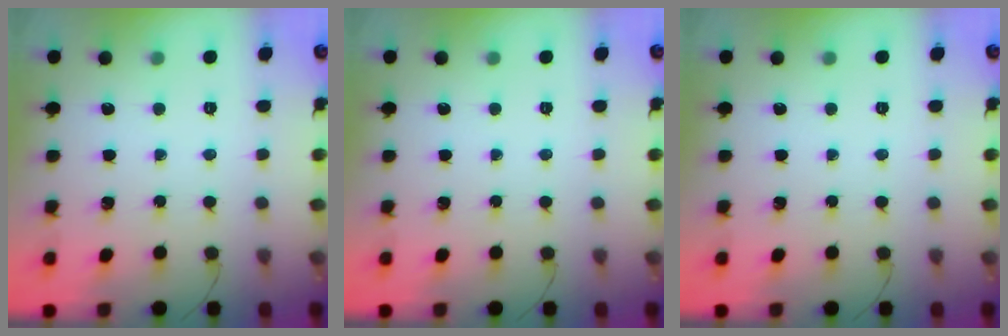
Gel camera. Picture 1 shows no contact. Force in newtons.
{"total": 0.0}
{"total": 0.0}